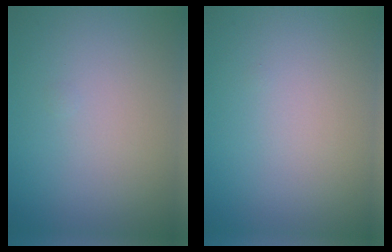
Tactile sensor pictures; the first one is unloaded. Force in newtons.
{"total": 0.0}